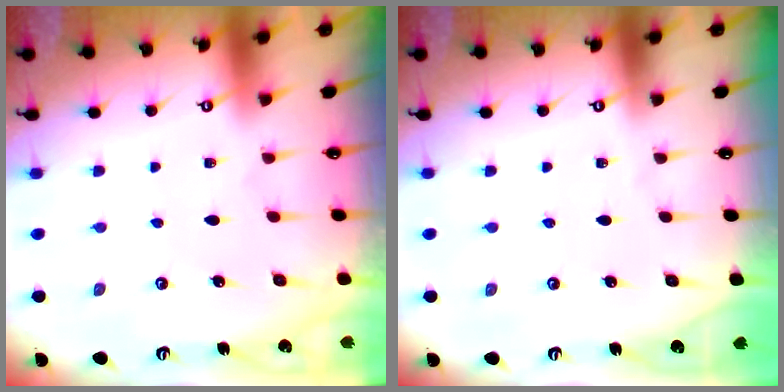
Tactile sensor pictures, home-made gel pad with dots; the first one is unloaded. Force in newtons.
{"total": 0.0}